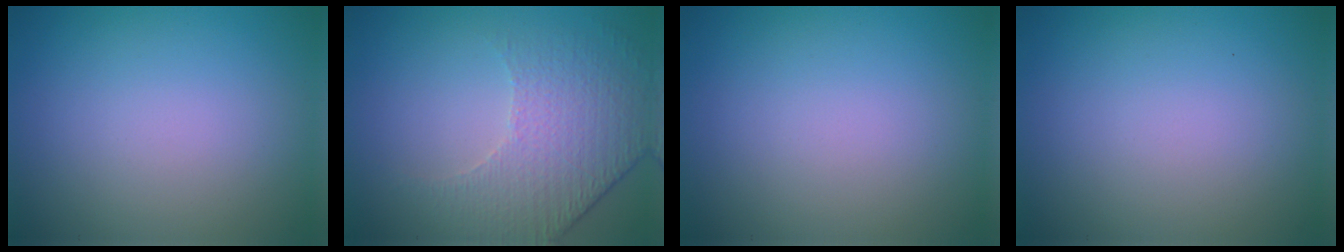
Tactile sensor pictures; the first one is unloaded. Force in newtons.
{"total": 4.9, "press": 3.6, "slide": 3.3}
{"total": 0.0}
{"total": 0.0}